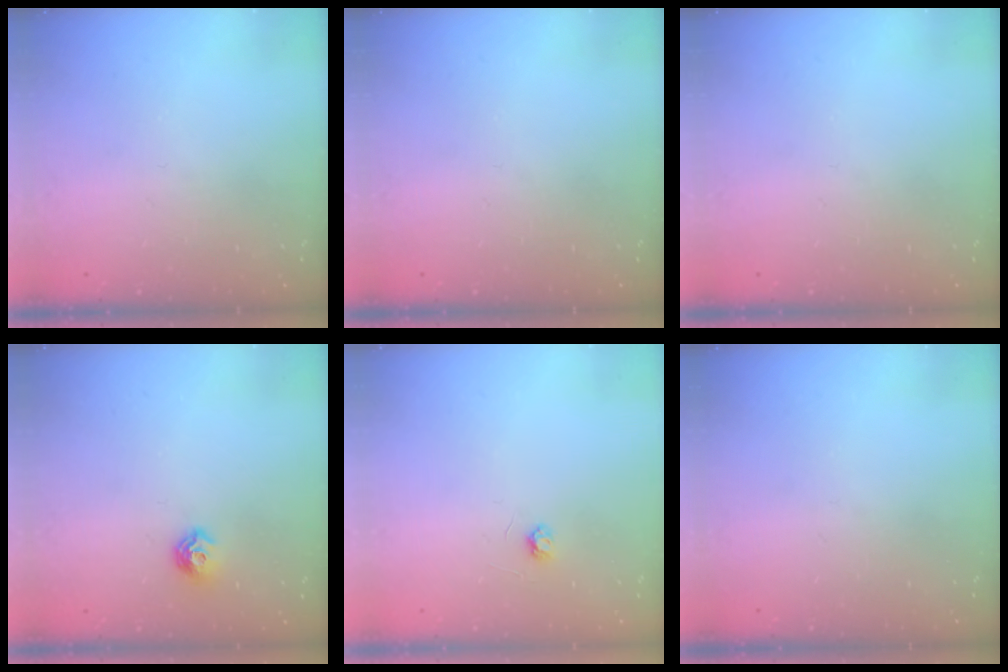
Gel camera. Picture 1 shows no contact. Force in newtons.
{"total": 0.0}
{"total": 0.0}
{"total": 7.5, "press": 7.4, "slide": 1.0}
{"total": 2.6, "press": 2.6, "slide": 0.3}
{"total": 0.0}